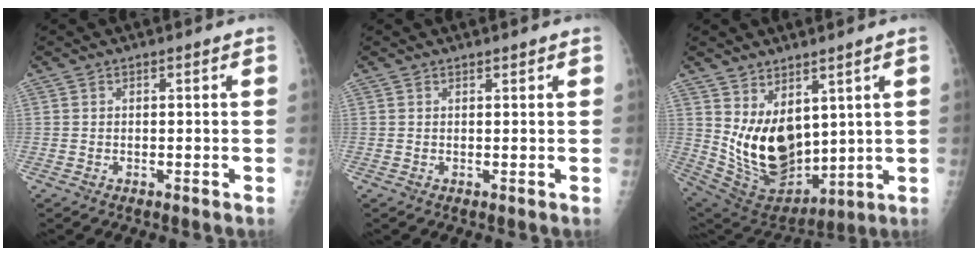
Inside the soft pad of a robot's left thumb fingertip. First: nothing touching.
{"total": 0.7, "force": [0.6, 0.2, 0.2], "torque": [-0.004, -0.003, 0.009]}
{"total": 14.3, "force": [3.6, 9.0, 10.5], "torque": [-0.146, -0.045, 0.101]}